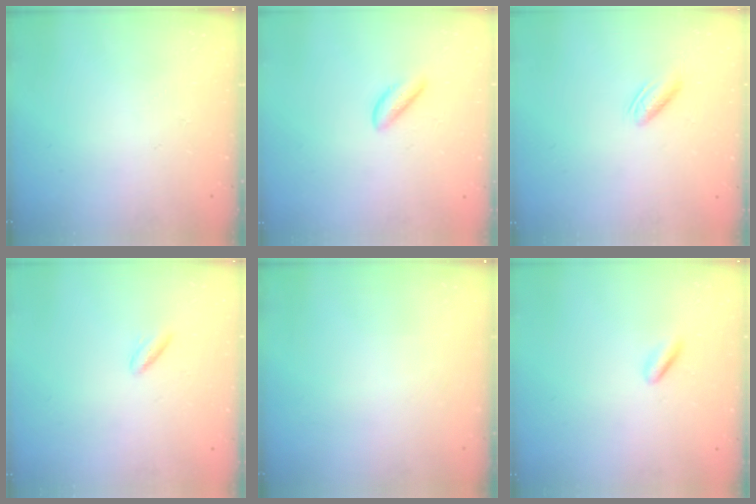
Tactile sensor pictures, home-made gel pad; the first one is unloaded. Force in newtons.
{"total": 2.3, "press": 2.3, "slide": 0.3}
{"total": 3.5, "press": 3.4, "slide": 0.7}
{"total": 2.4, "press": 2.2, "slide": 1.0}
{"total": 0.0}
{"total": 2.5, "press": 2.3, "slide": 1.0}